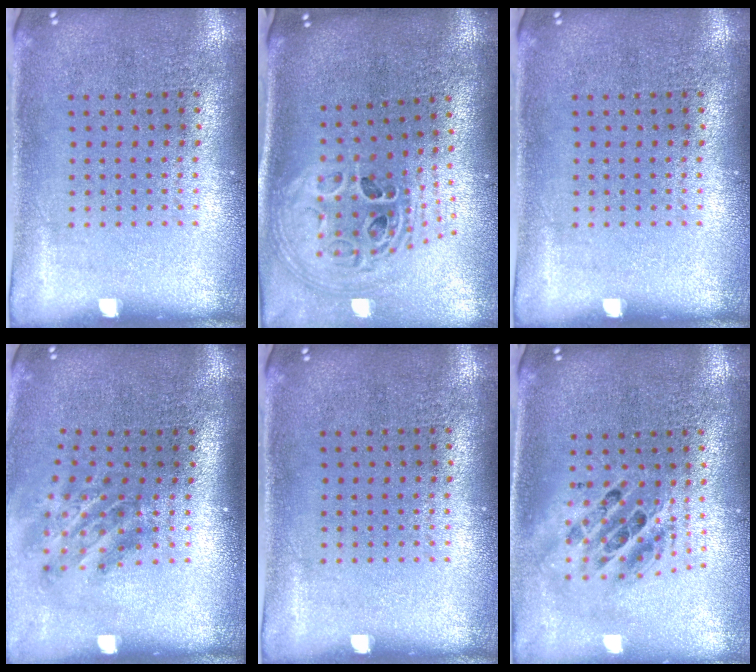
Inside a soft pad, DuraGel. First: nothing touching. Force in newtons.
{"total": 2.1, "press": 1.6, "slide": 1.3}
{"total": 0.0}
{"total": 1.9, "press": 1.2, "slide": 1.5}
{"total": 0.0}
{"total": 1.8, "press": 1.5, "slide": 1.1}